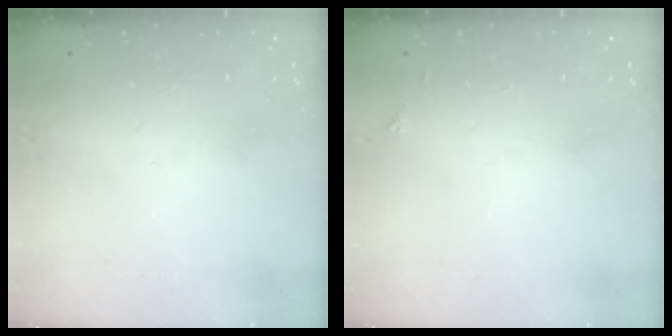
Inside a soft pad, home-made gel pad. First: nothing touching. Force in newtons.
{"total": 2.0, "press": 2.0, "slide": 0.3}